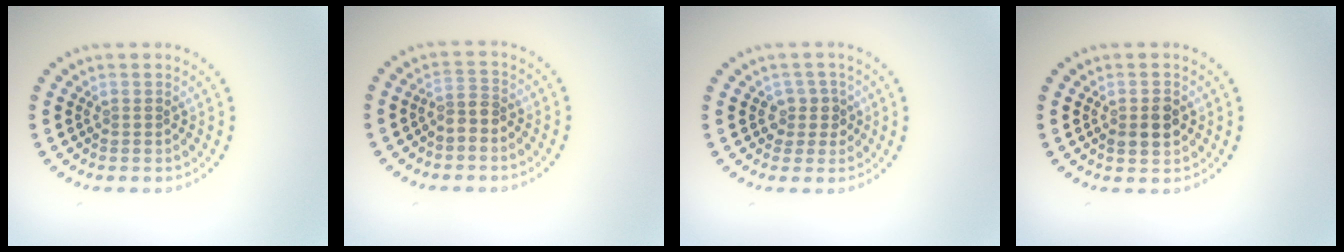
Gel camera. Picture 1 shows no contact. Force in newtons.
{"total": 1.6, "press": 1.1, "slide": 1.1}
{"total": 2.0, "press": 1.6, "slide": 1.2}
{"total": 2.2, "press": 2.2, "slide": 0.2}